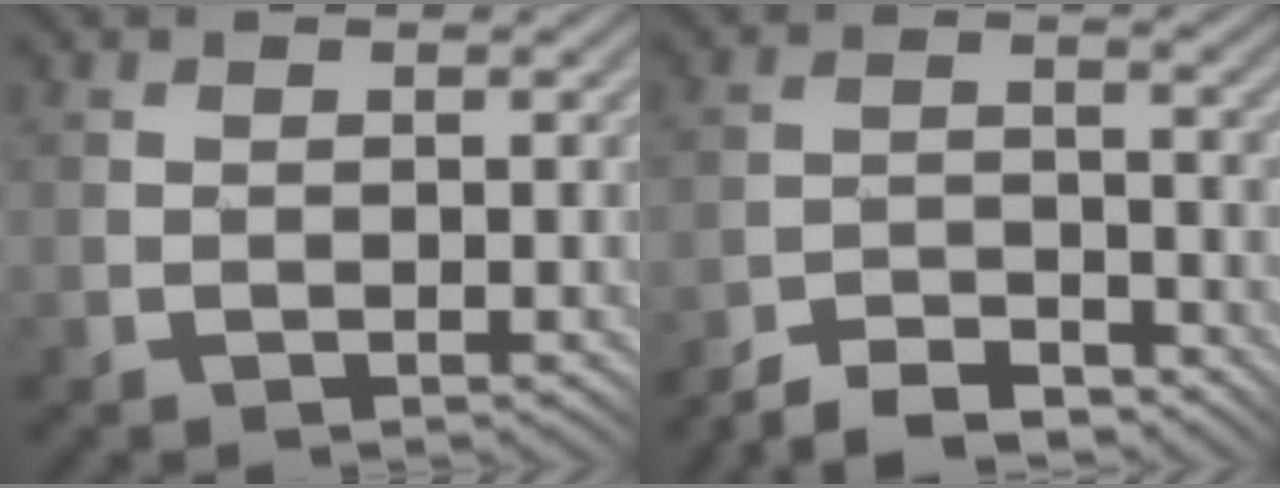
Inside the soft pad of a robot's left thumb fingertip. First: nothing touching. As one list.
[{"total": 5.7, "force": [-5.5, 0.8, 1.4], "torque": [-0.020, 0.008, -0.110]}]